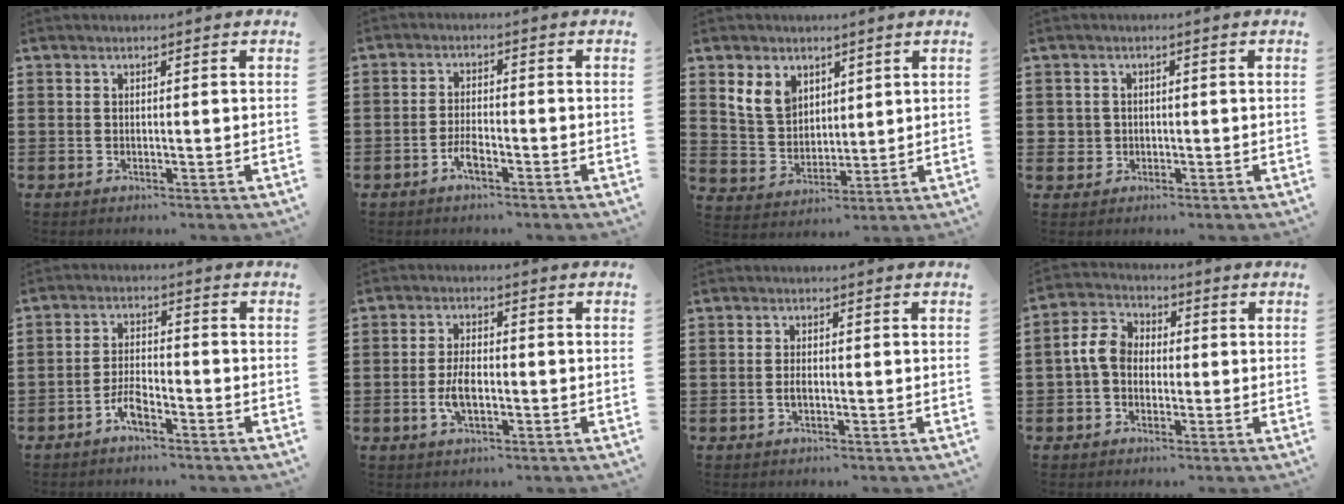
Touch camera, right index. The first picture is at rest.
{"total": 3.0, "force": [-1.9, 1.2, 2.1], "torque": [-0.052, 0.000, -0.040]}
{"total": 6.7, "force": [3.4, 5.0, 2.8], "torque": [-0.086, 0.015, 0.062]}
{"total": 2.0, "force": [-0.1, 2.0, 0.2], "torque": [-0.013, 0.009, -0.007]}
{"total": 4.0, "force": [-2.7, 1.4, 2.5], "torque": [-0.066, 0.002, -0.057]}
{"total": 4.5, "force": [-1.1, 2.1, 3.8], "torque": [-0.081, 0.001, -0.022]}
{"total": 1.4, "force": [-0.3, 0.6, 1.2], "torque": [-0.023, -0.001, -0.006]}
{"total": 5.7, "force": [-0.3, 4.3, 3.7], "torque": [-0.099, 0.006, -0.012]}